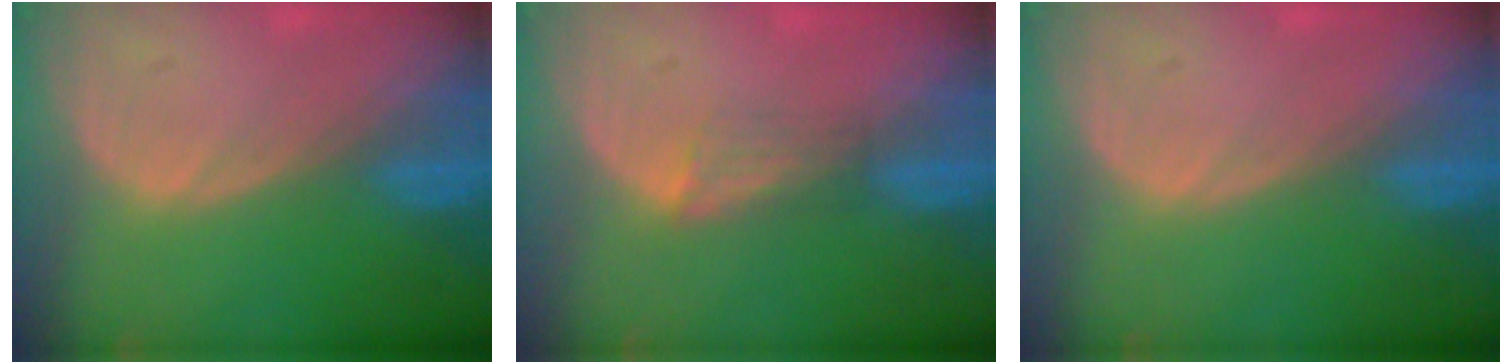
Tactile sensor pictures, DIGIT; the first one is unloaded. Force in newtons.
{"total": 2.4, "press": 1.9, "slide": 1.5}
{"total": 0.0}